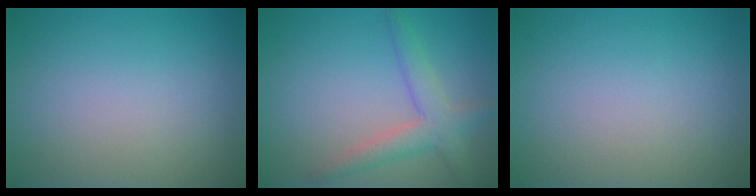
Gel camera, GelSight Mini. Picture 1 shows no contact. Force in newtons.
{"total": 3.4, "press": 3.4, "slide": 0.3}
{"total": 0.0}